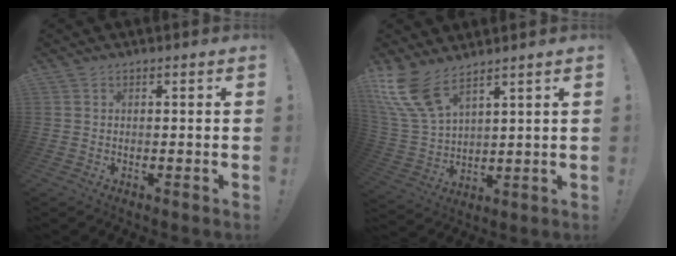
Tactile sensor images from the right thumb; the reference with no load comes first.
{"total": 11.5, "force": [8.4, 4.1, 6.7], "torque": [-0.156, -0.050, 0.160]}